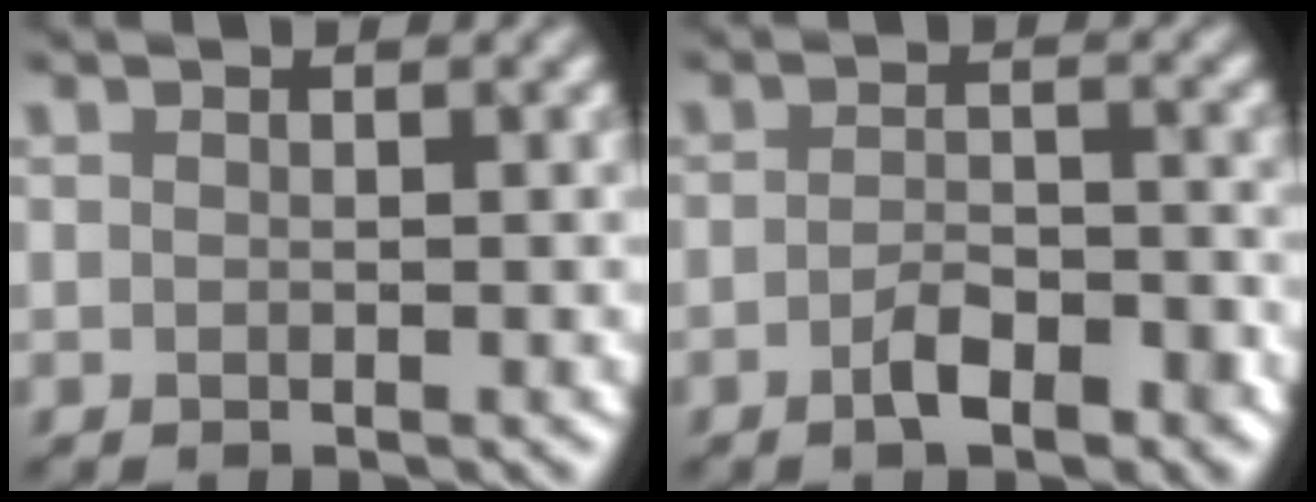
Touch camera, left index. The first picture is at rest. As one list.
[{"total": 3.7, "force": [-2.0, 1.5, 2.7], "torque": [-0.044, 0.002, -0.035]}]